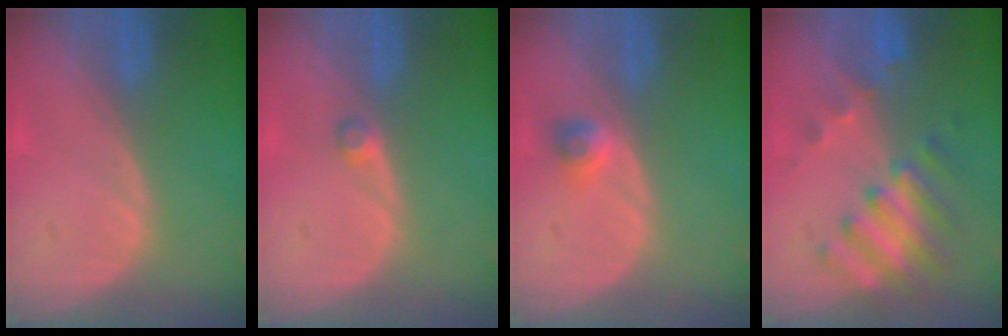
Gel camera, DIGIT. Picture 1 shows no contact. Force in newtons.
{"total": 1.5, "press": 1.2, "slide": 0.8}
{"total": 2.4, "press": 2.0, "slide": 1.3}
{"total": 8.3, "press": 7.3, "slide": 3.9}